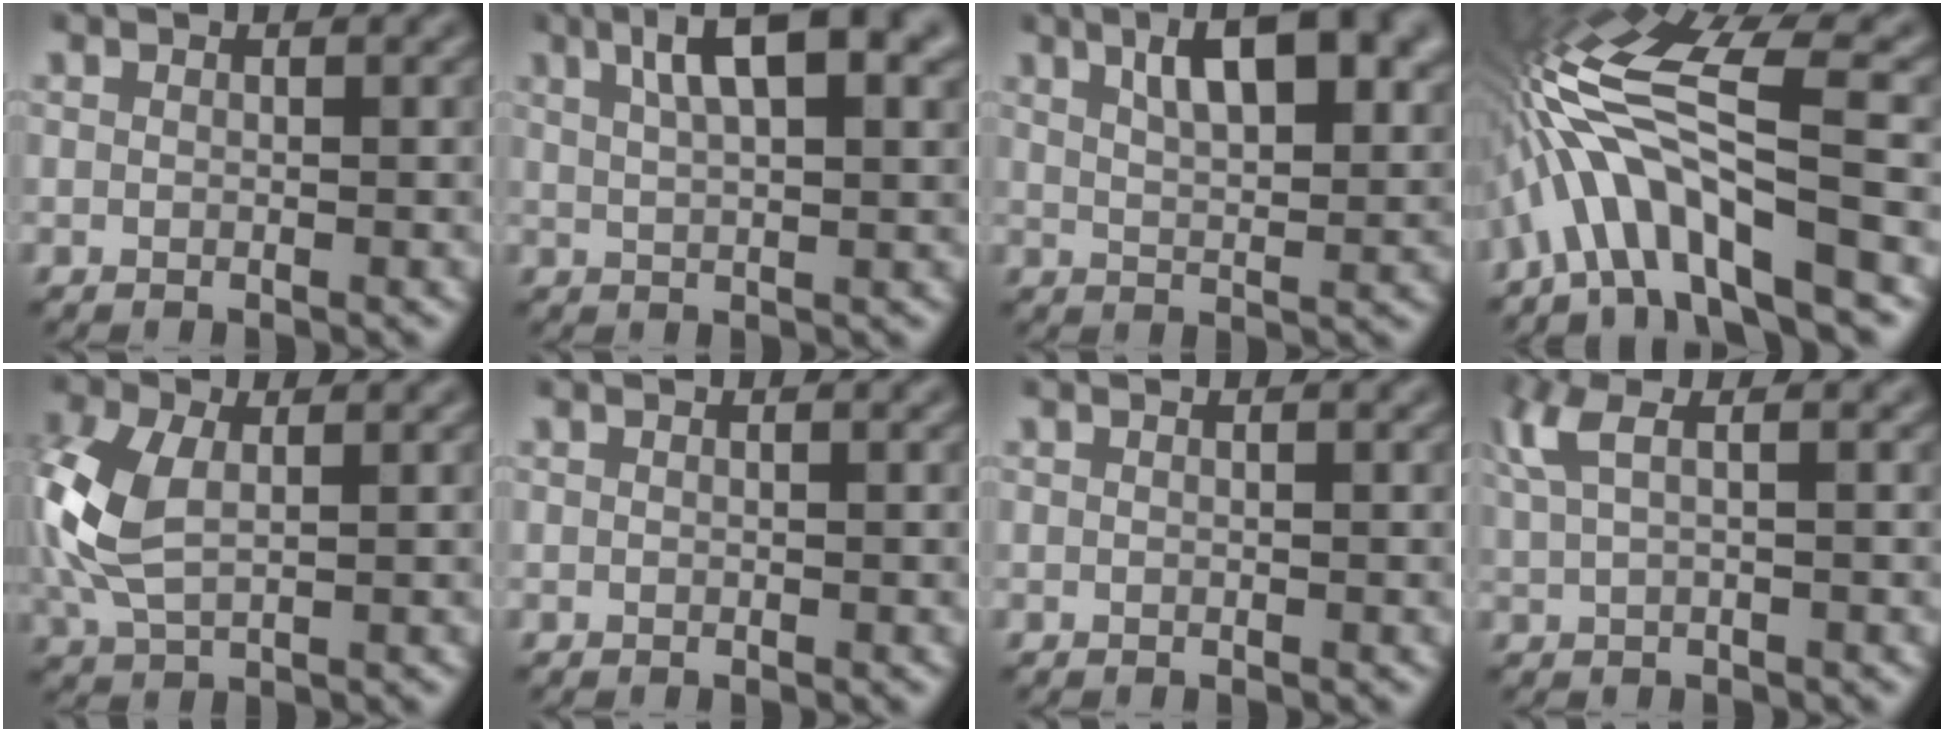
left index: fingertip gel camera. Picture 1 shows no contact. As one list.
[{"total": 8.3, "force": [3.9, 2.6, 6.8], "torque": [-0.108, 0.017, 0.061]}, {"total": 9.0, "force": [4.2, 3.5, 7.2], "torque": [-0.105, 0.015, 0.063]}, {"total": 10.1, "force": [-3.3, 2.5, 9.3], "torque": [-0.178, 0.026, -0.060]}, {"total": 6.2, "force": [0.4, 3.8, 4.9], "torque": [-0.136, 0.002, 0.008]}, {"total": 0.0}, {"total": 0.0}, {"total": 3.1, "force": [1.2, 0.9, 2.6], "torque": [-0.053, 0.007, 0.025]}]